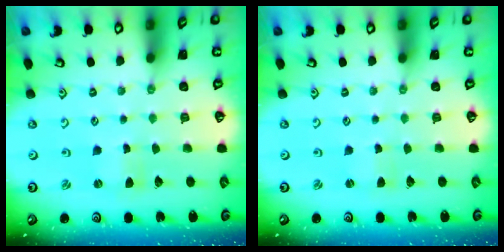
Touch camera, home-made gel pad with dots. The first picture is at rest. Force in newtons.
{"total": 0.9, "press": 0.8, "slide": 0.1}